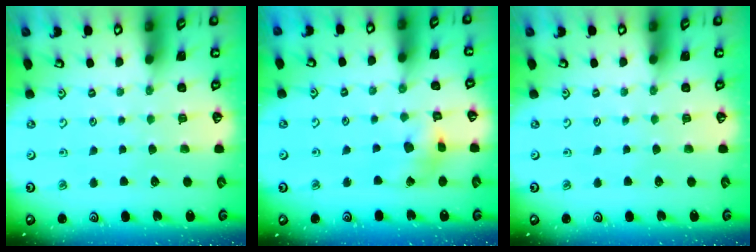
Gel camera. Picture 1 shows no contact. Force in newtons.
{"total": 8.9, "press": 8.9, "slide": 1.1}
{"total": 0.0}